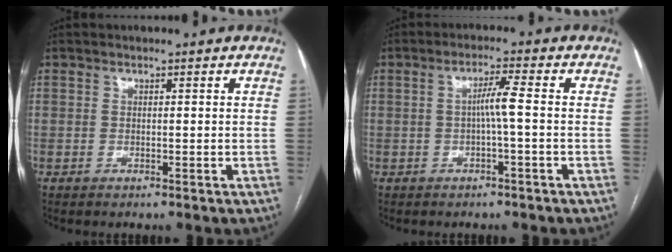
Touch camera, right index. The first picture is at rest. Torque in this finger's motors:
{"motor_torque": [0.21, -0.14, 0.12, 0.07]}